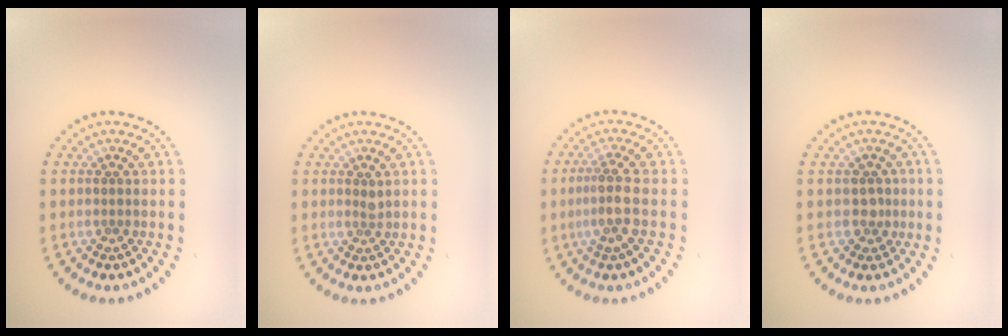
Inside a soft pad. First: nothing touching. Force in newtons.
{"total": 0.6, "press": 0.5, "slide": 0.3}
{"total": 2.5, "press": 2.0, "slide": 1.5}
{"total": 1.5, "press": 1.3, "slide": 0.8}